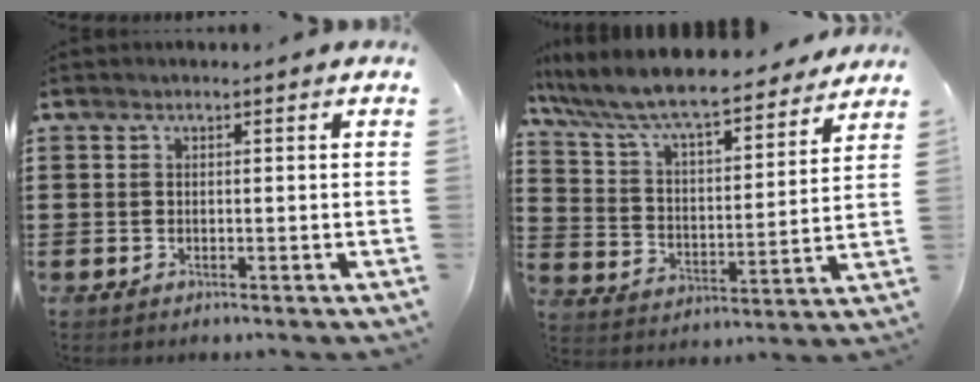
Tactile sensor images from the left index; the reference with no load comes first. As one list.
[{"total": 8.6, "force": [7.8, 0.8, 3.6], "torque": [-0.104, -0.051, 0.129]}]